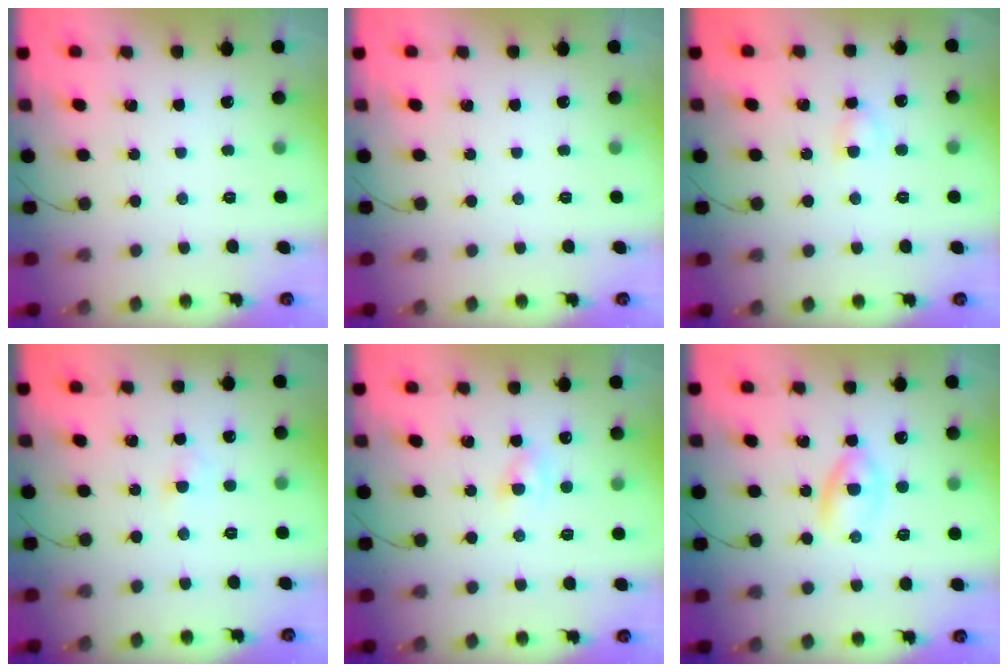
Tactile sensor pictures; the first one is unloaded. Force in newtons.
{"total": 0.0}
{"total": 3.4, "press": 3.2, "slide": 1.2}
{"total": 2.1, "press": 1.9, "slide": 0.9}
{"total": 1.4, "press": 1.1, "slide": 0.8}
{"total": 2.7, "press": 2.5, "slide": 1.1}